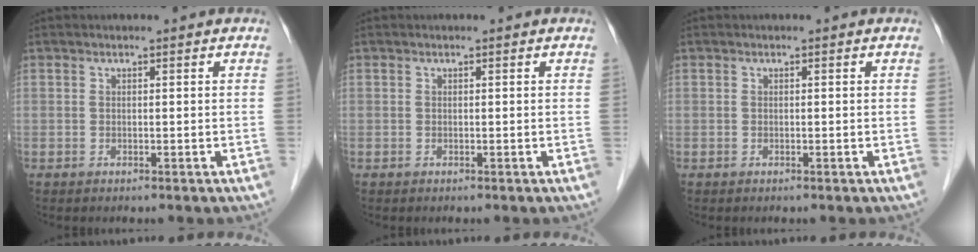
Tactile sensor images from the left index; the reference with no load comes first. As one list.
[{"total": 0.0}, {"total": 0.0}]